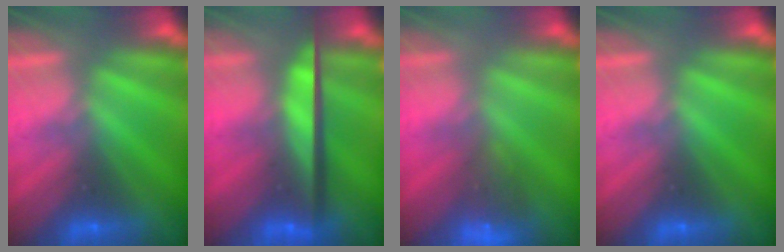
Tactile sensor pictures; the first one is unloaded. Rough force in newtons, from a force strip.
{"total": 14.6}
{"total": 7.8}
{"total": 0.0}